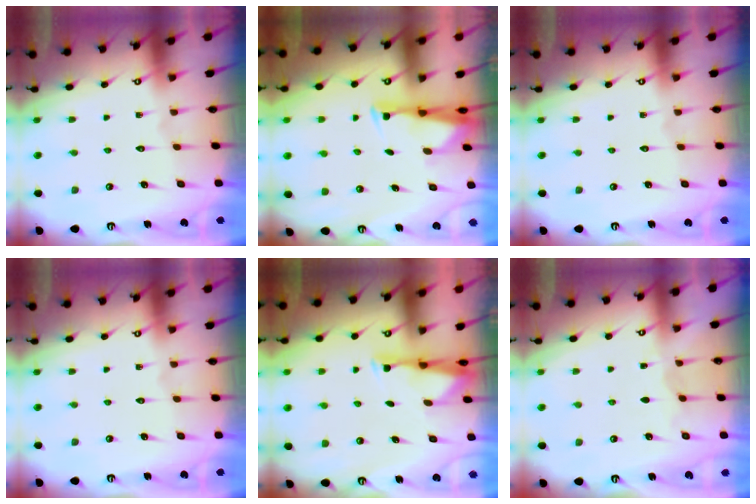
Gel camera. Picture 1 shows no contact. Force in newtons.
{"total": 2.9, "press": 2.8, "slide": 0.8}
{"total": 0.0}
{"total": 0.0}
{"total": 2.9, "press": 2.9, "slide": 0.6}
{"total": 3.7, "press": 3.7, "slide": 0.4}